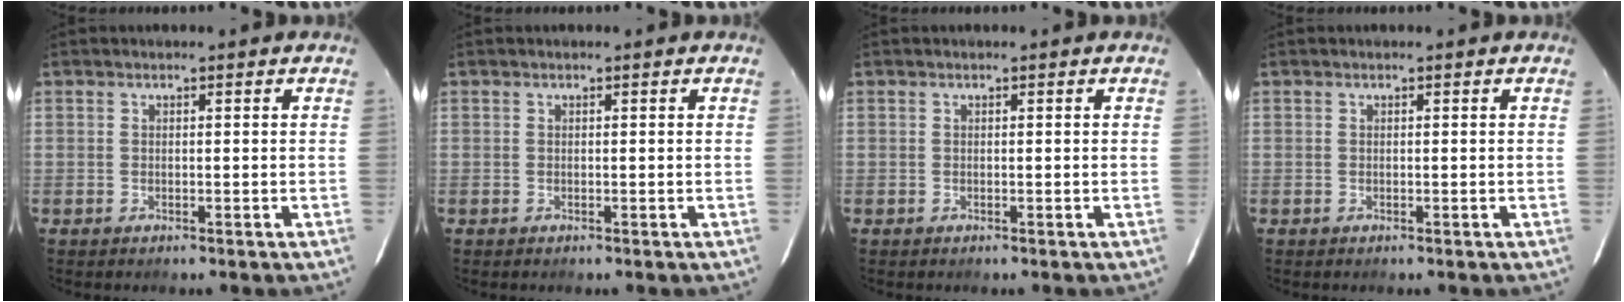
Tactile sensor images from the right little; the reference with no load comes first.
{"total": 0.0}
{"total": 0.0}
{"total": 0.0}